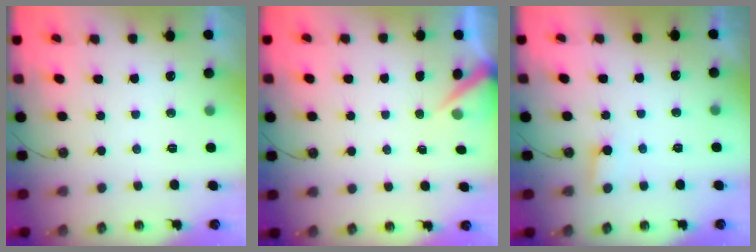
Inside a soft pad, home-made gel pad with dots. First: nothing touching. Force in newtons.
{"total": 3.1, "press": 3.0, "slide": 0.4}
{"total": 3.9, "press": 3.9, "slide": 0.3}